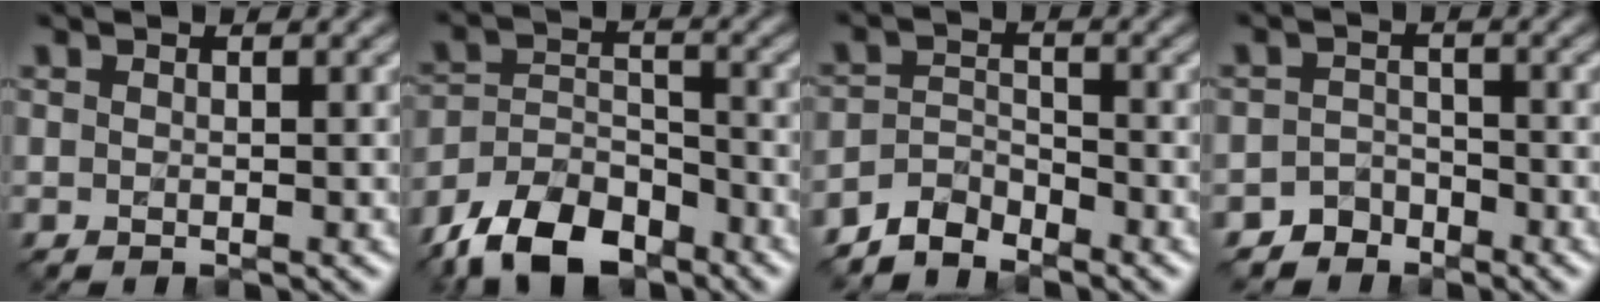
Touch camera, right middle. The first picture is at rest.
{"total": 8.6, "force": [-6.8, 4.1, 3.5], "torque": [-0.057, -0.001, -0.128]}
{"total": 3.0, "force": [-2.8, 1.1, 0.5], "torque": [-0.009, 0.009, -0.065]}
{"total": 2.2, "force": [-1.8, 1.2, -0.4], "torque": [0.017, 0.012, -0.039]}